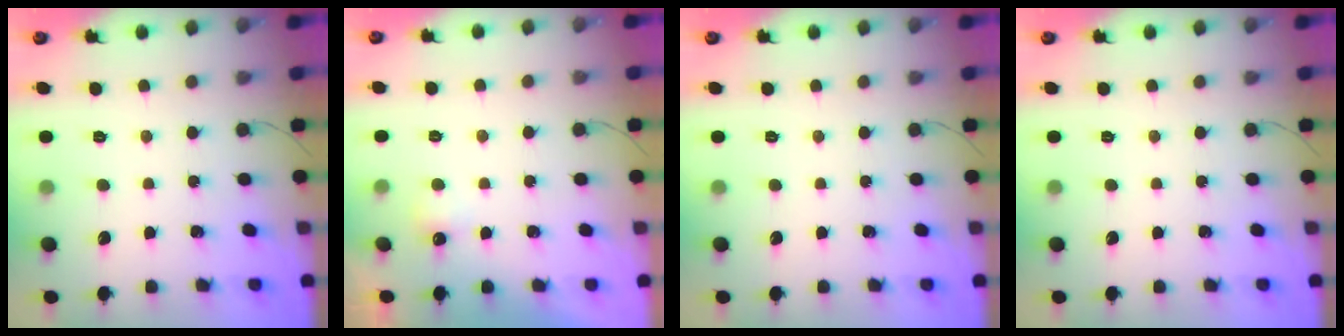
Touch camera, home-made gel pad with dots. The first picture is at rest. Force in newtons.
{"total": 3.3, "press": 3.0, "slide": 1.4}
{"total": 0.0}
{"total": 0.0}